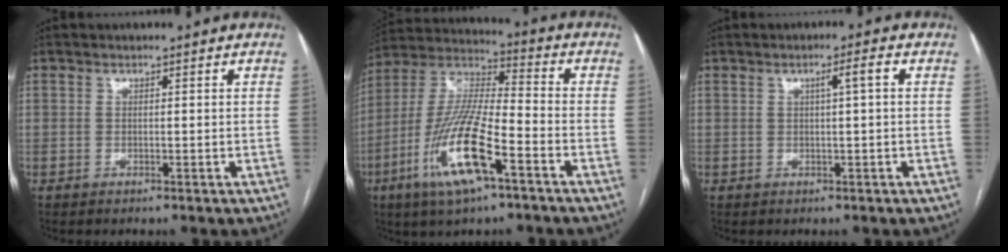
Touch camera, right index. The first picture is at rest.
{"total": 16.5, "force": [-7.5, 3.0, 14.4], "torque": [-0.303, -0.015, -0.136]}
{"total": 2.3, "force": [0.4, -0.3, 2.3], "torque": [-0.037, 0.004, 0.008]}